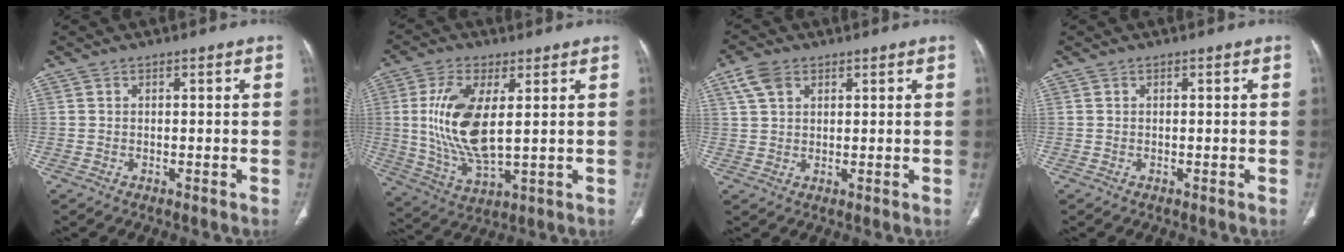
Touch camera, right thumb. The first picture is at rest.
{"total": 14.2, "force": [2.1, 6.0, 12.7], "torque": [-0.268, -0.020, 0.051]}
{"total": 4.9, "force": [2.5, 3.1, 2.9], "torque": [-0.054, 0.003, 0.052]}
{"total": 0.0}